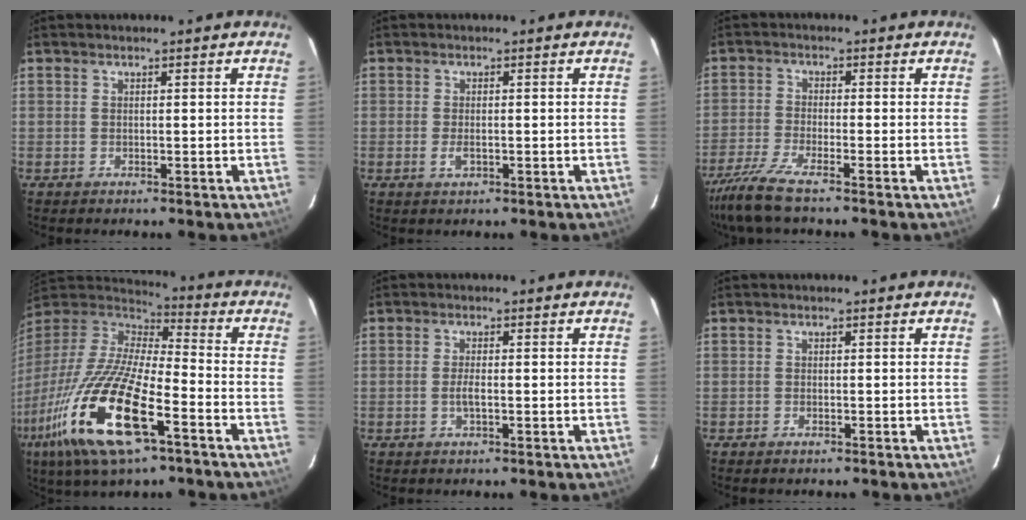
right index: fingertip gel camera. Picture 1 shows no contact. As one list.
[{"total": 1.9, "force": [-0.7, 0.9, 1.5], "torque": [-0.032, -0.001, -0.012]}, {"total": 8.6, "force": [-7.0, 0.2, 5.0], "torque": [-0.122, -0.029, -0.132]}, {"total": 26.2, "force": [-12.8, 7.5, 21.5], "torque": [-0.429, -0.068, -0.251]}, {"total": 1.9, "force": [-0.6, 0.4, 1.8], "torque": [-0.037, 0.001, -0.011]}, {"total": 0.8, "force": [-0.7, 0.4, 0.2], "torque": [-0.005, 0.000, -0.013]}]